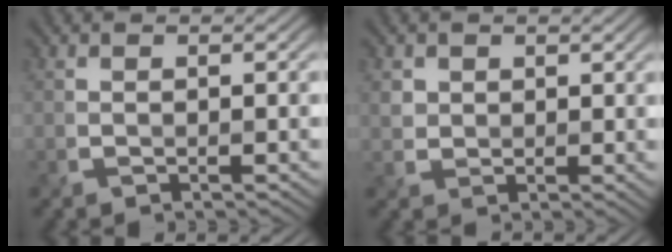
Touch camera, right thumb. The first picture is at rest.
{"total": 2.1, "force": [1.1, 1.7, 0.4], "torque": [-0.013, -0.003, 0.020]}